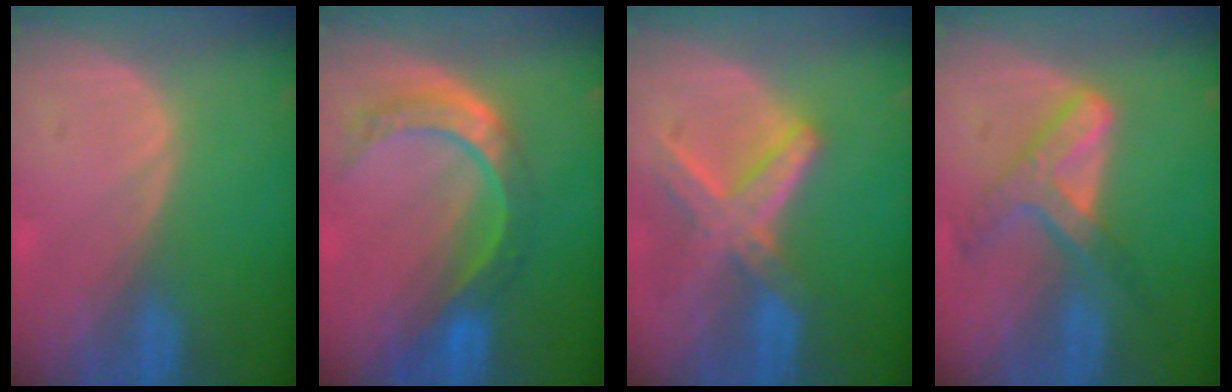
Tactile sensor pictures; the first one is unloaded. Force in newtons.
{"total": 8.8, "press": 7.4, "slide": 4.9}
{"total": 8.2, "press": 7.1, "slide": 4.1}
{"total": 7.2, "press": 6.1, "slide": 3.9}